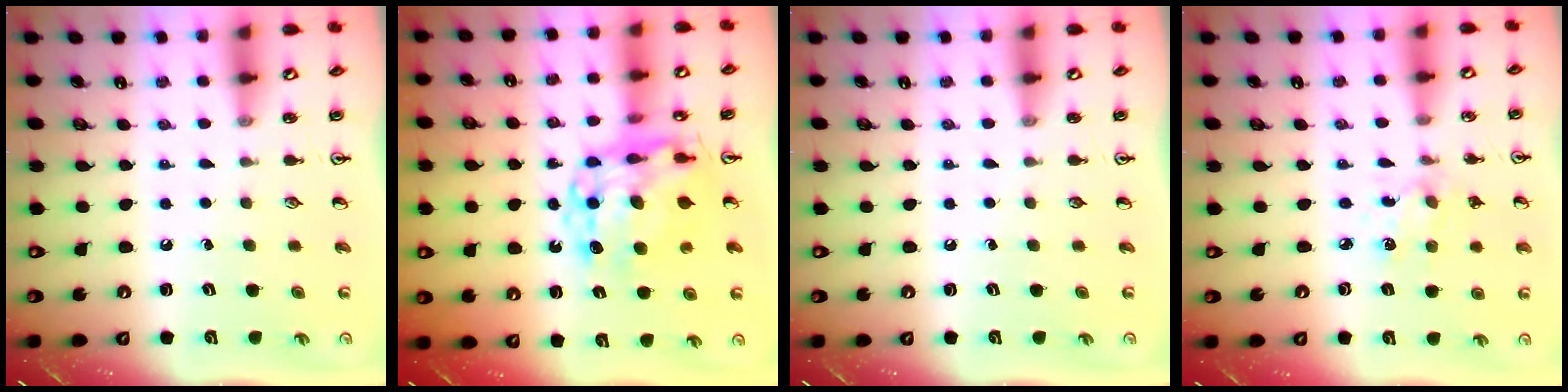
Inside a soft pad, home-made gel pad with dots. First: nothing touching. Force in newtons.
{"total": 12.6, "press": 12.5, "slide": 1.1}
{"total": 0.0}
{"total": 2.6, "press": 2.5, "slide": 0.8}